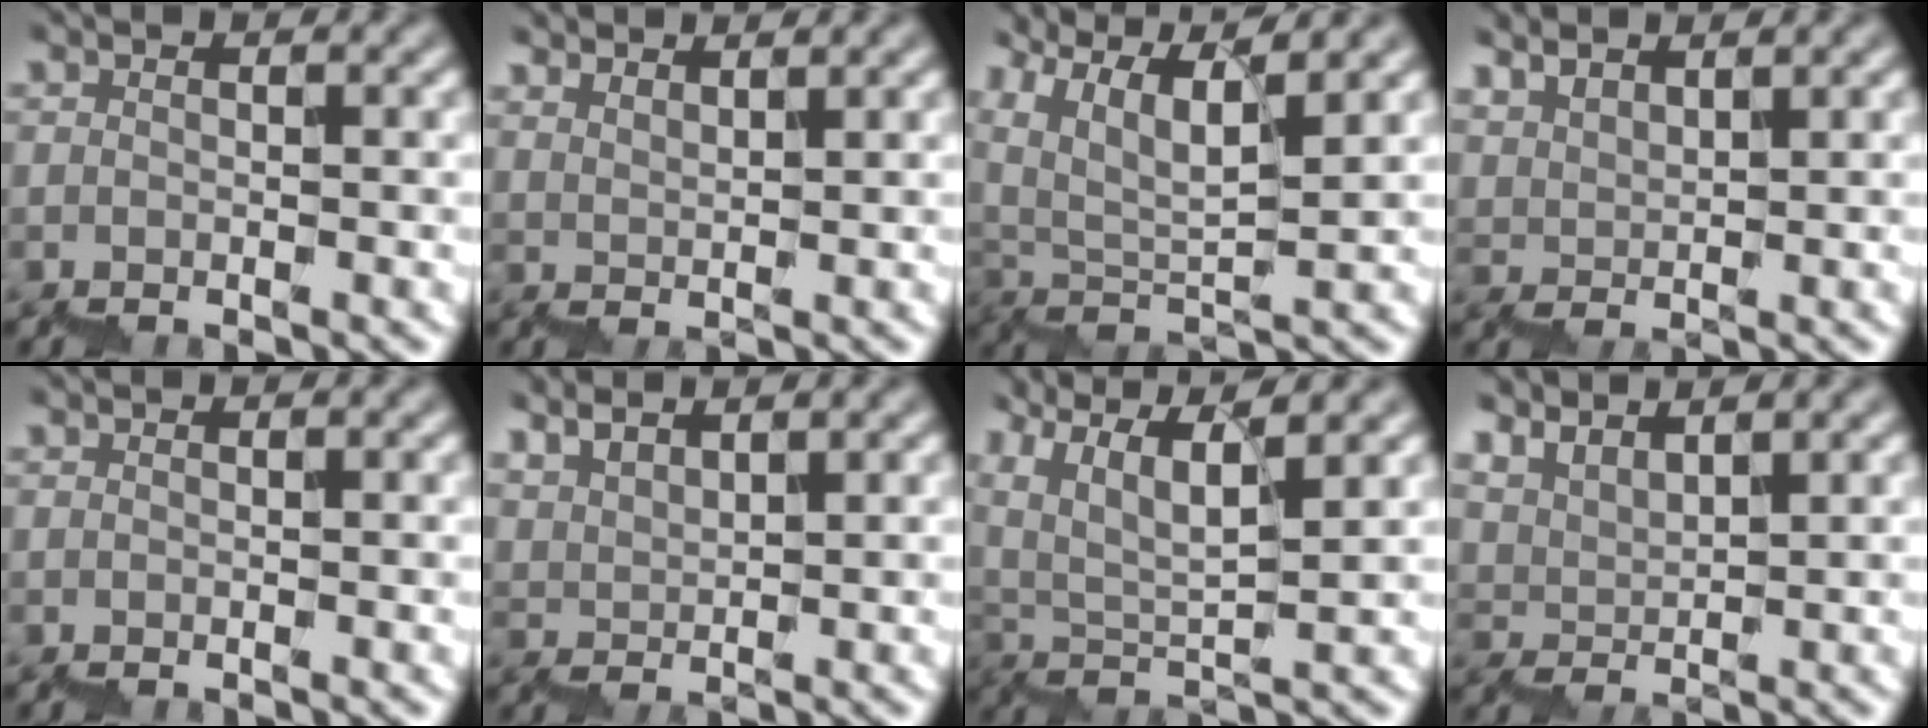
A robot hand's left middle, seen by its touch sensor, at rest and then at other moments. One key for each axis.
{"total": 3.7, "fx": 3.5, "fy": 0.9, "fz": 0.9, "tx": 0.007, "ty": 0.009, "tz": 0.045}
{"total": 7.4, "fx": 6.1, "fy": 1.5, "fz": 4.0, "tx": -0.083, "ty": 0.016, "tz": 0.117}
{"total": 3.1, "fx": 3.1, "fy": 0.3, "fz": 0.1, "tx": 0.002, "ty": 0.008, "tz": 0.067}
{"total": 0.0}
{"total": 3.1, "fx": 3.0, "fy": 0.4, "fz": 0.4, "tx": 0.000, "ty": 0.011, "tz": 0.063}
{"total": 6.6, "fx": 5.3, "fy": 1.3, "fz": 3.6, "tx": -0.077, "ty": 0.017, "tz": 0.103}
{"total": 4.4, "fx": 4.4, "fy": 0.4, "fz": -0.2, "tx": 0.000, "ty": 0.008, "tz": 0.087}